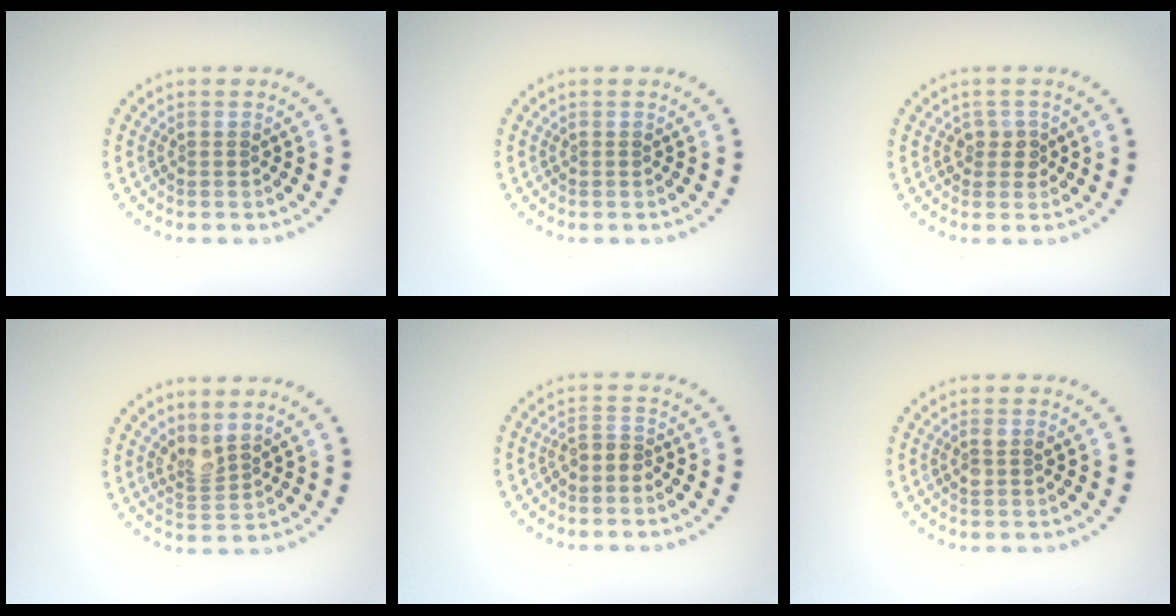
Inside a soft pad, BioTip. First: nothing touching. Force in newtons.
{"total": 0.0}
{"total": 1.5, "press": 1.3, "slide": 0.8}
{"total": 2.0, "press": 1.6, "slide": 1.3}
{"total": 1.8, "press": 1.4, "slide": 1.2}
{"total": 1.2, "press": 1.1, "slide": 0.5}